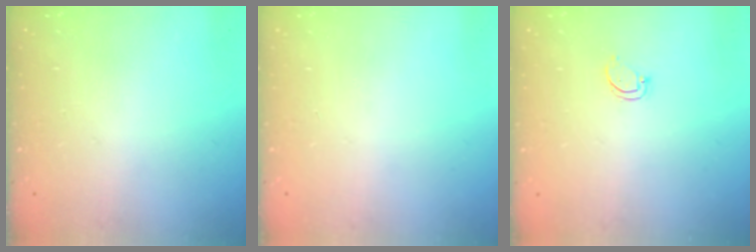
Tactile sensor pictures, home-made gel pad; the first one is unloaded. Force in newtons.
{"total": 0.0}
{"total": 2.6, "press": 2.6, "slide": 0.3}